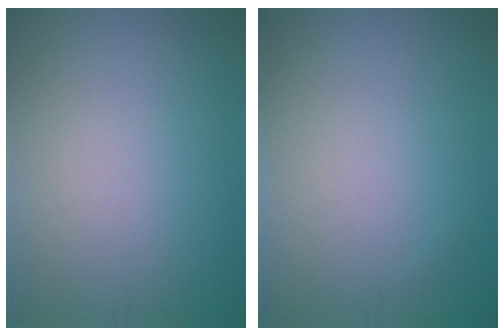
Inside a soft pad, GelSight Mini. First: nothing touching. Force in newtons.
{"total": 0.0}